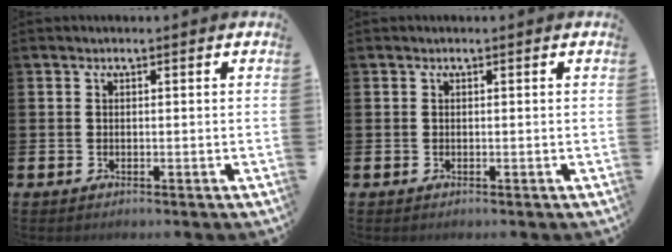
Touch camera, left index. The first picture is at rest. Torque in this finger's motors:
{"motor_torque": [-0.01, 0.00, 0.03, 0.00]}